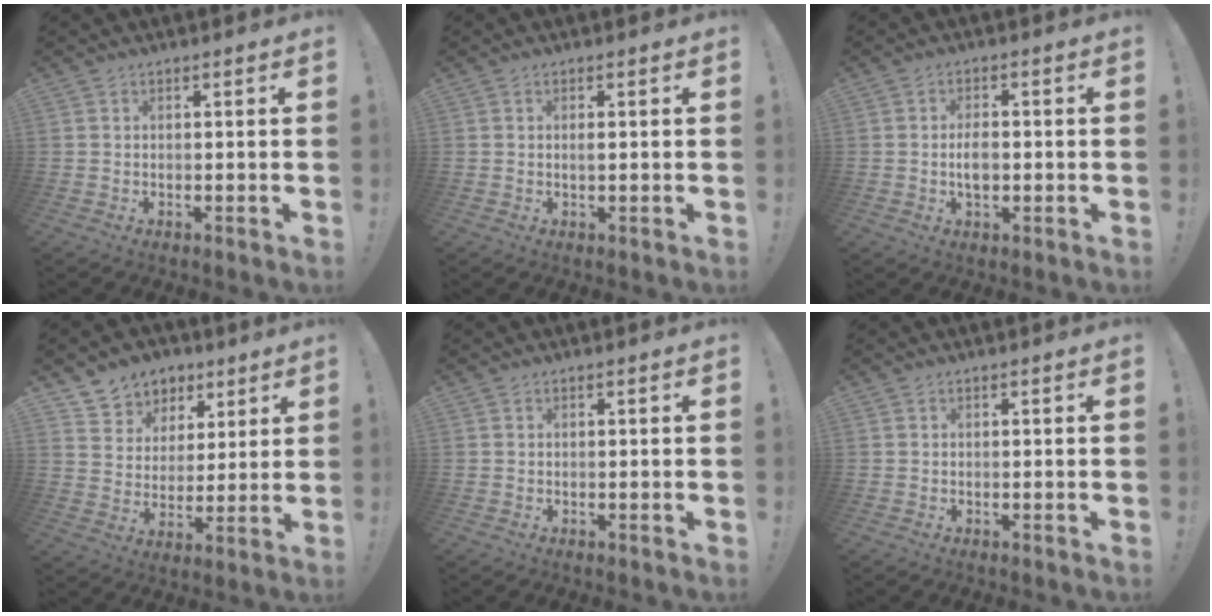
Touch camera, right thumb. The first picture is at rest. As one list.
[{"total": 1.0, "force": [0.0, 0.2, 1.0], "torque": [-0.013, -0.002, -0.001]}, {"total": 4.2, "force": [-0.8, 2.4, 3.4], "torque": [-0.064, 0.000, -0.020]}, {"total": 8.5, "force": [4.7, 6.9, 1.3], "torque": [-0.020, -0.037, 0.097]}, {"total": 0.0}, {"total": 0.0}]